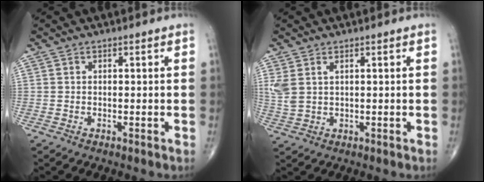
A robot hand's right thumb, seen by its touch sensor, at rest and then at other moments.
{"total": 4.2, "force": [1.5, 2.4, 3.1], "torque": [-0.084, 0.004, 0.040]}